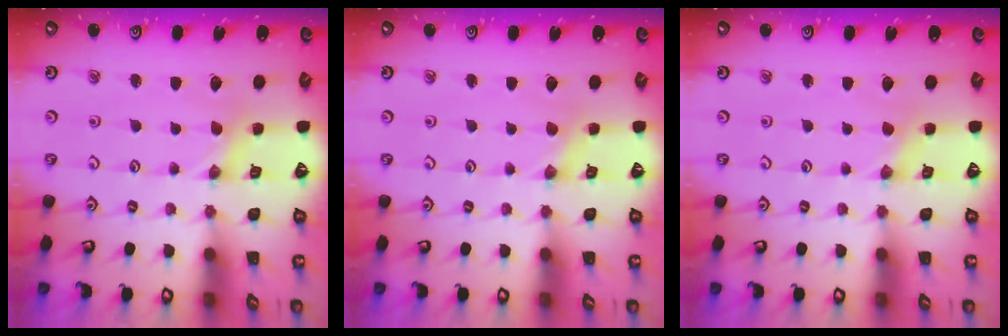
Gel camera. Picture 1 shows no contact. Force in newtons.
{"total": 0.0}
{"total": 0.0}